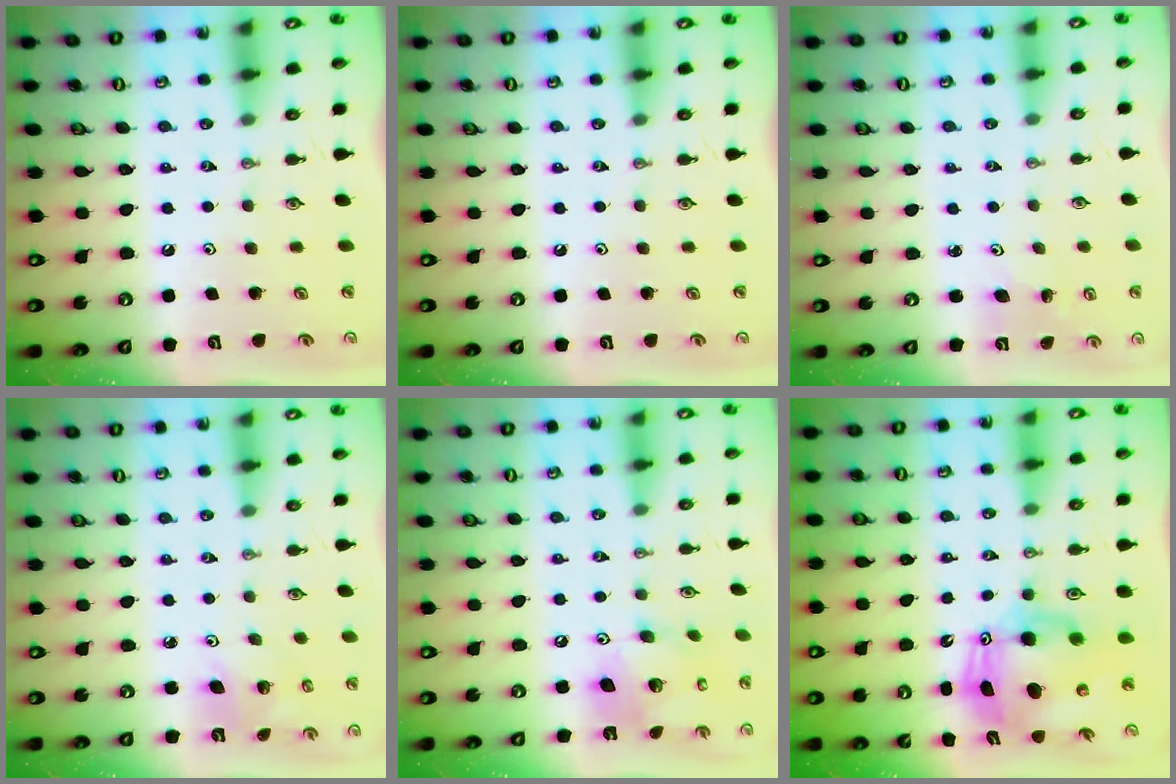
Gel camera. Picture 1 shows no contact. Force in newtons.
{"total": 0.0}
{"total": 4.7, "press": 4.7, "slide": 0.4}
{"total": 4.1, "press": 4.1, "slide": 0.2}
{"total": 13.9, "press": 13.8, "slide": 1.3}
{"total": 12.0, "press": 11.7, "slide": 2.5}